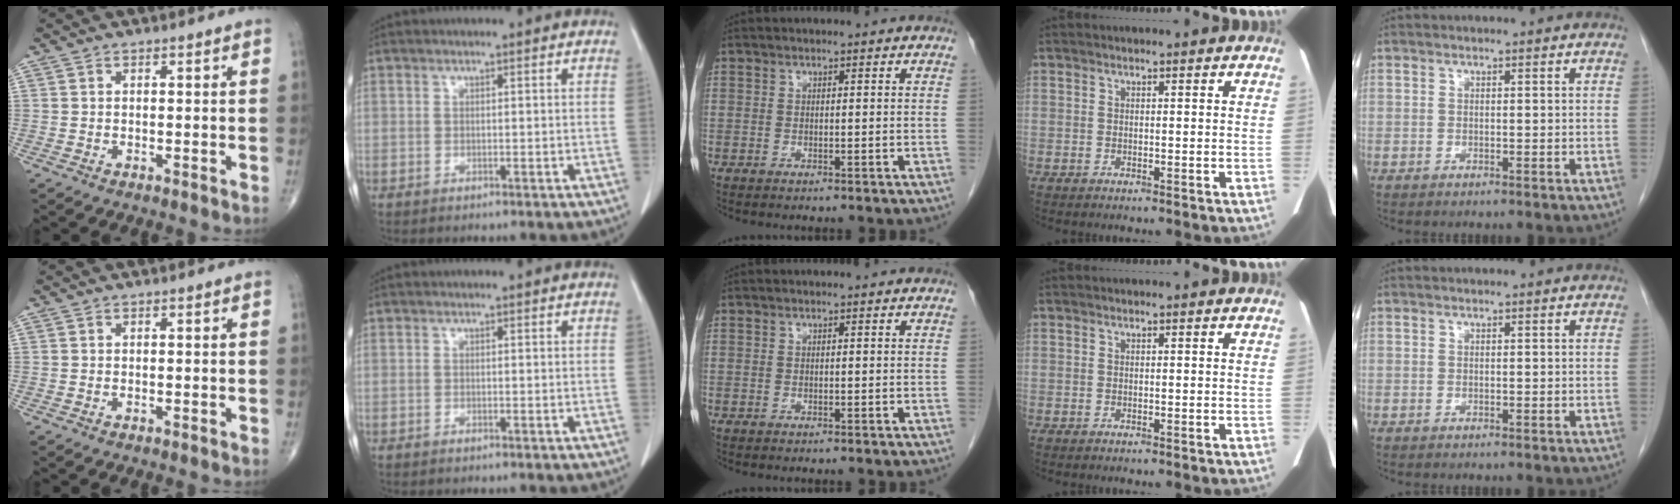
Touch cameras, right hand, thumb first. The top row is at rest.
{}